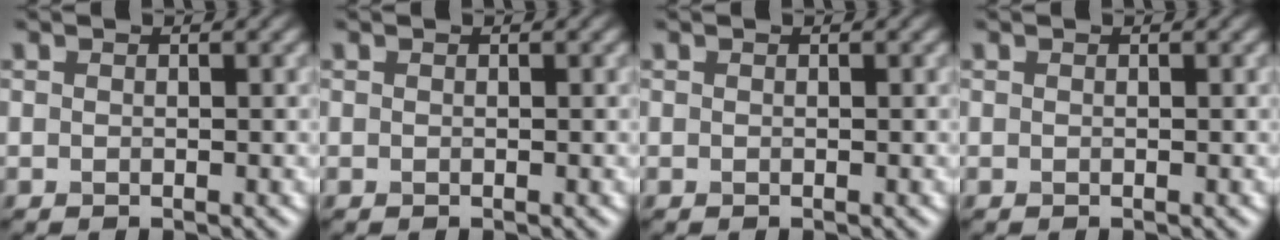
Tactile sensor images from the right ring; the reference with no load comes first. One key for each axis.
{"total": 0.0}
{"total": 0.0}
{"total": 0.0}